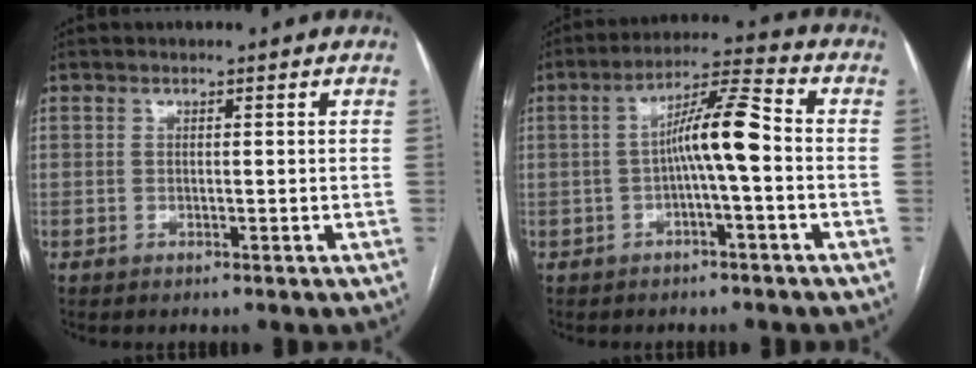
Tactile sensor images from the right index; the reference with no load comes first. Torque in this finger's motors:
{"motor_torque": [0.80, -0.13, 0.42, 0.12]}